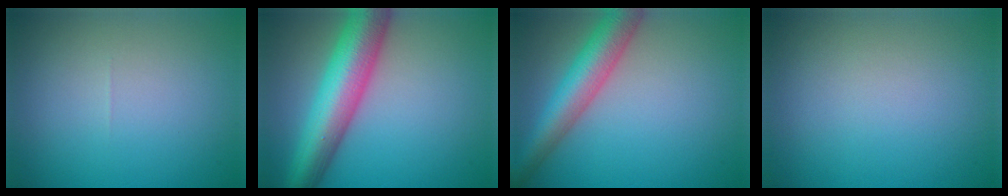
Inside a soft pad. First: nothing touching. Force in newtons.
{"total": 9.3, "press": 9.3, "slide": 0.3}
{"total": 6.0, "press": 6.0, "slide": 0.2}
{"total": 0.0}